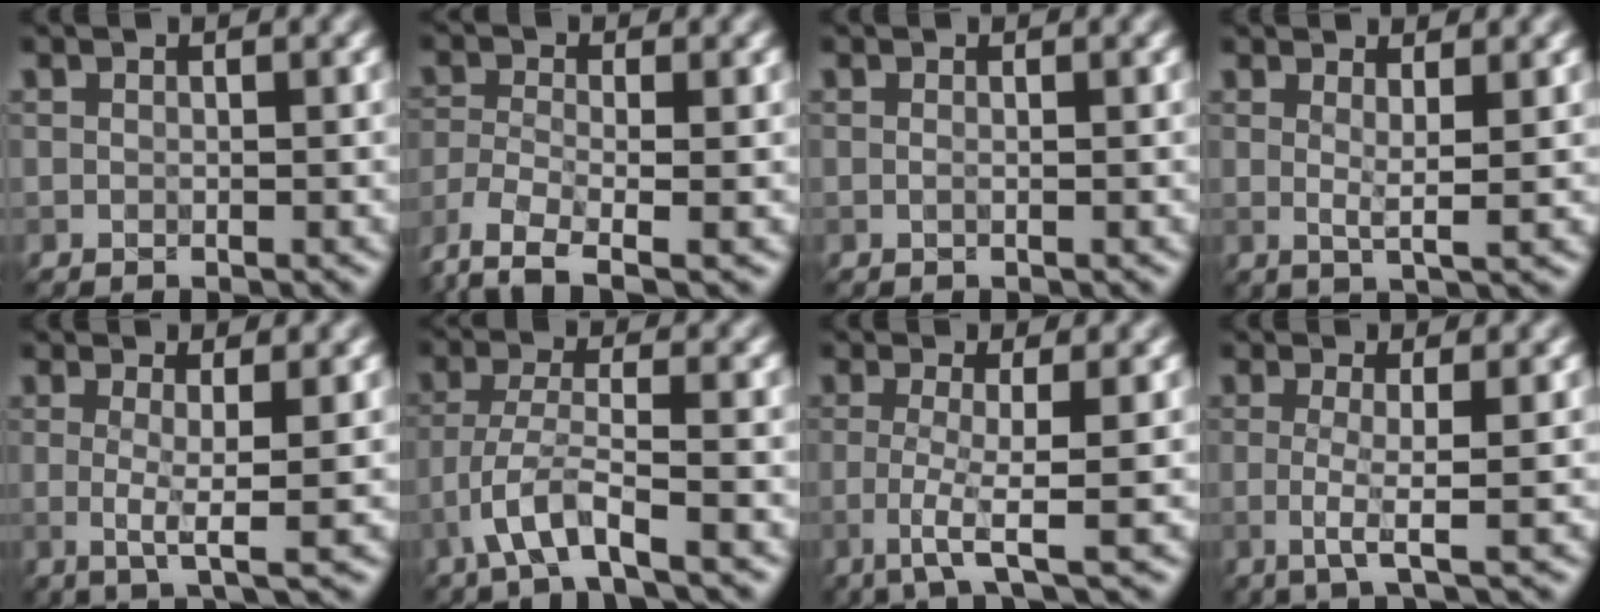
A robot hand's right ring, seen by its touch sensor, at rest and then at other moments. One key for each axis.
{"total": 5.4, "fx": -3.9, "fy": 1.6, "fz": 3.4, "tx": -0.078, "ty": -0.012, "tz": -0.088}
{"total": 0.0}
{"total": 1.9, "fx": 0.8, "fy": 0.2, "fz": 1.7, "tx": -0.030, "ty": -0.006, "tz": 0.012}
{"total": 3.0, "fx": 0.1, "fy": 0.4, "fz": 3.0, "tx": -0.056, "ty": -0.008, "tz": -0.001}
{"total": 4.1, "fx": -2.5, "fy": 0.5, "fz": 3.2, "tx": -0.063, "ty": 0.006, "tz": -0.054}
{"total": 3.5, "fx": -1.1, "fy": 0.4, "fz": 3.3, "tx": -0.067, "ty": -0.003, "tz": -0.032}
{"total": 2.8, "fx": -0.3, "fy": 0.4, "fz": 2.8, "tx": -0.055, "ty": -0.007, "tz": -0.012}